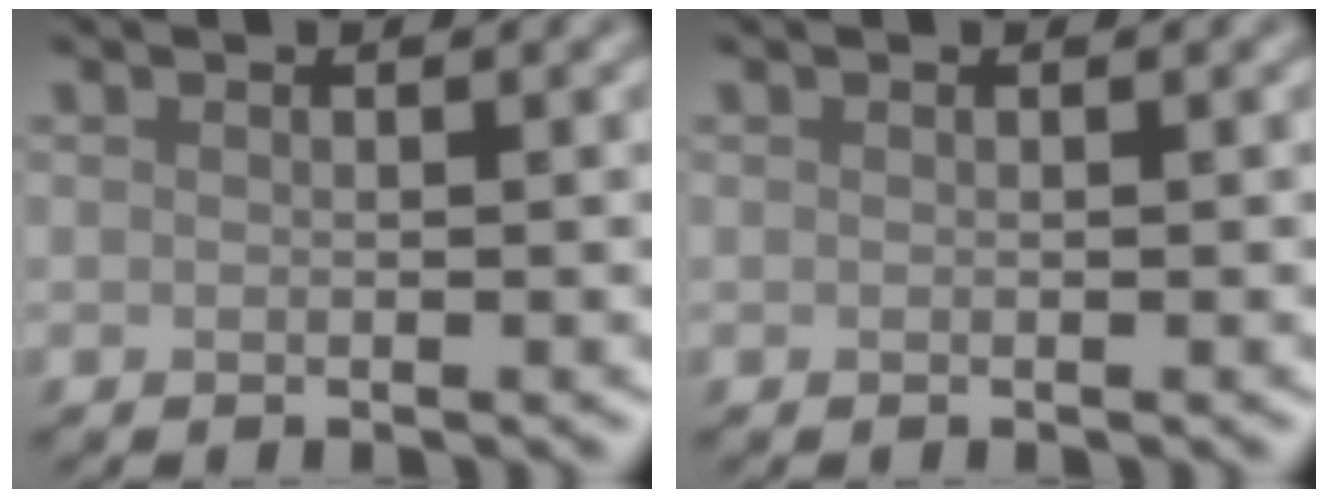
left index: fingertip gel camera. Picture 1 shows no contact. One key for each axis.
{"total": 0.0}